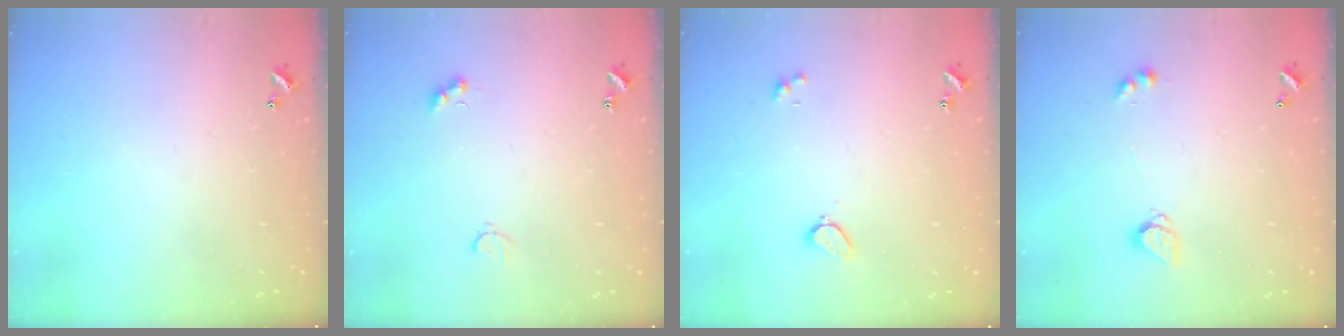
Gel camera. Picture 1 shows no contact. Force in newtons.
{"total": 2.3, "press": 2.2, "slide": 0.6}
{"total": 1.7, "press": 1.6, "slide": 0.6}
{"total": 3.4, "press": 3.4, "slide": 0.5}